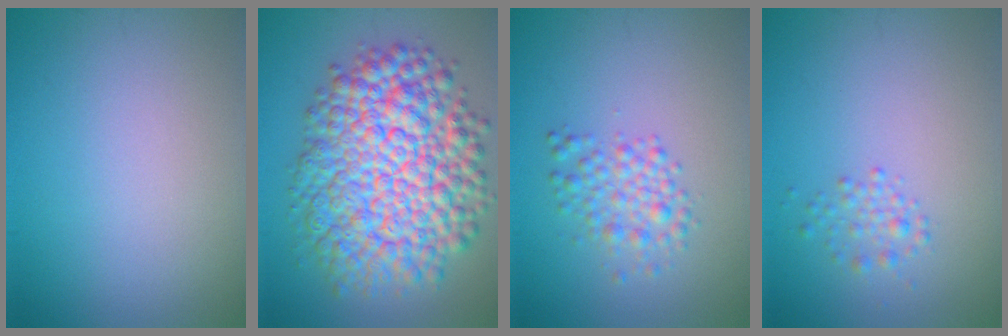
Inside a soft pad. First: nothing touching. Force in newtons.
{"total": 12.4, "press": 12.4, "slide": 0.4}
{"total": 2.7, "press": 2.7, "slide": 0.1}
{"total": 1.4, "press": 1.4, "slide": 0.1}